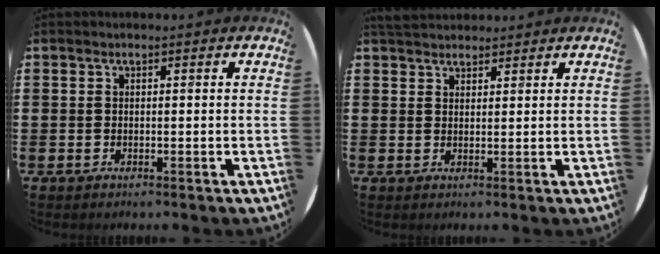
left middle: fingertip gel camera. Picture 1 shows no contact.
{"total": 2.6, "force": [2.5, 0.6, 0.3], "torque": [-0.010, -0.001, 0.048]}